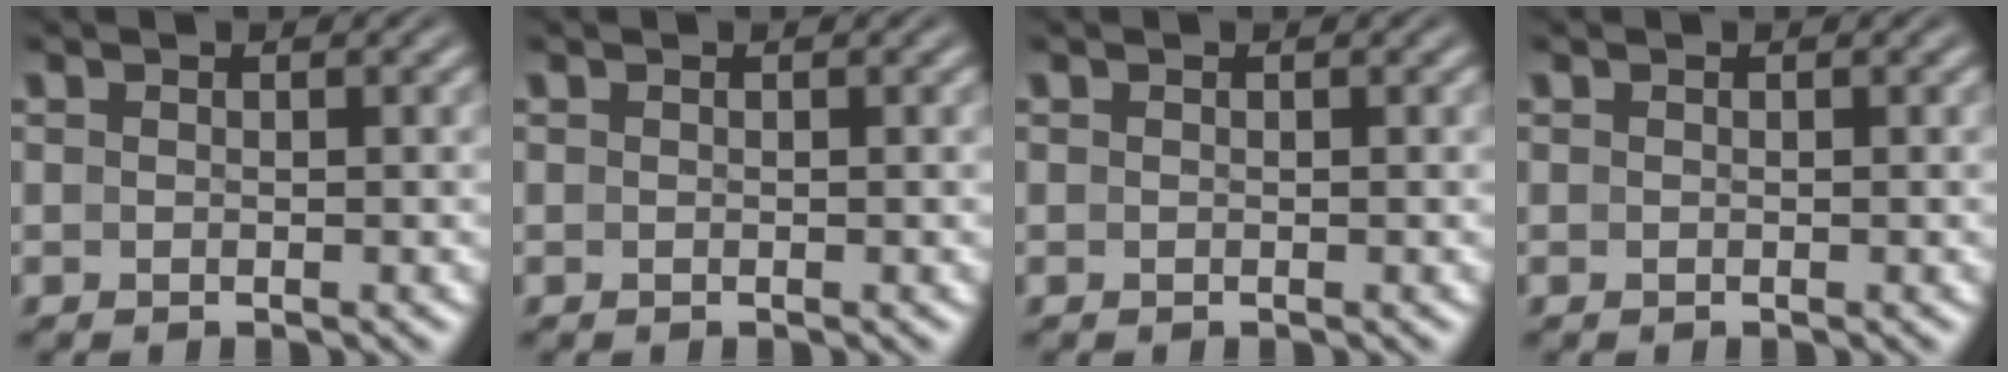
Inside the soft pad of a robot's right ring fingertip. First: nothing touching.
{"total": 0.0}
{"total": 0.0}
{"total": 0.0}